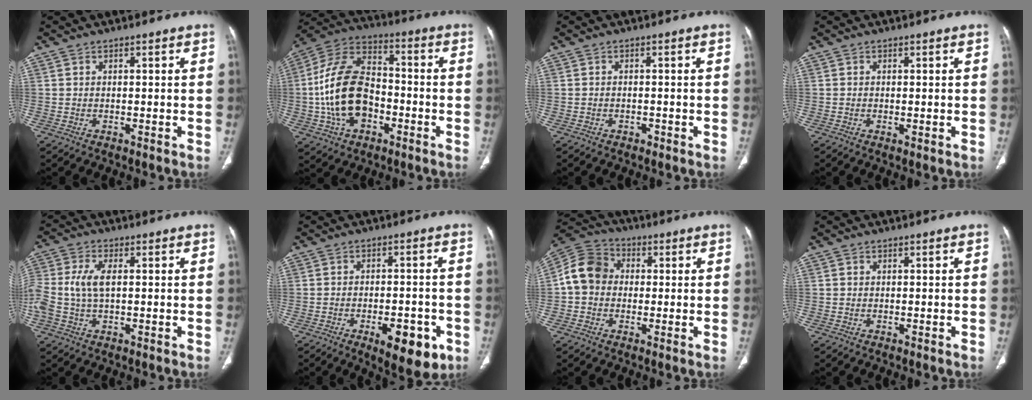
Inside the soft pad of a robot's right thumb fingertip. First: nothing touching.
{"total": 18.2, "force": [-3.2, 11.8, 13.4], "torque": [-0.250, 0.036, -0.056]}
{"total": 0.9, "force": [-0.6, 0.7, 0.3], "torque": [-0.006, 0.003, -0.011]}
{"total": 0.7, "force": [-0.1, 0.3, 0.7], "torque": [-0.017, -0.004, -0.003]}
{"total": 8.4, "force": [0.5, 4.6, 7.0], "torque": [-0.181, 0.013, 0.012]}
{"total": 10.7, "force": [-4.7, 4.6, 8.4], "torque": [-0.098, 0.013, -0.058]}
{"total": 9.9, "force": [0.1, 8.5, 5.1], "torque": [-0.084, 0.029, -0.013]}
{"total": 0.0}